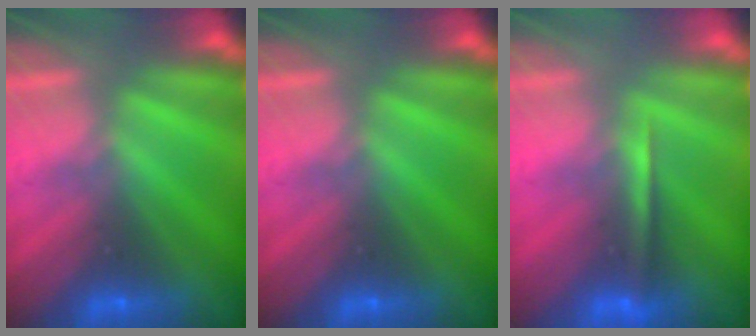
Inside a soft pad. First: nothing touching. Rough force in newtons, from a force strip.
{"total": 0.0}
{"total": 1.4}